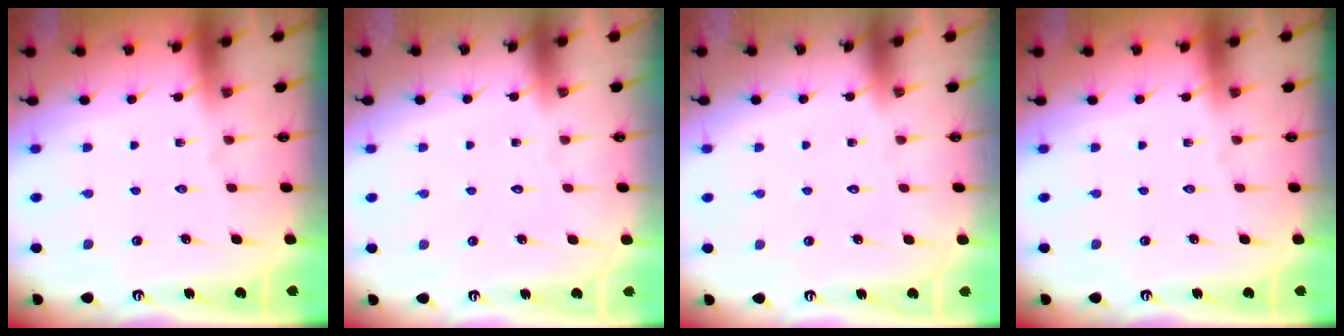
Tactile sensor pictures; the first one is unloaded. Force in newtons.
{"total": 1.7, "press": 1.7, "slide": 0.1}
{"total": 1.6, "press": 1.6, "slide": 0.1}
{"total": 0.0}